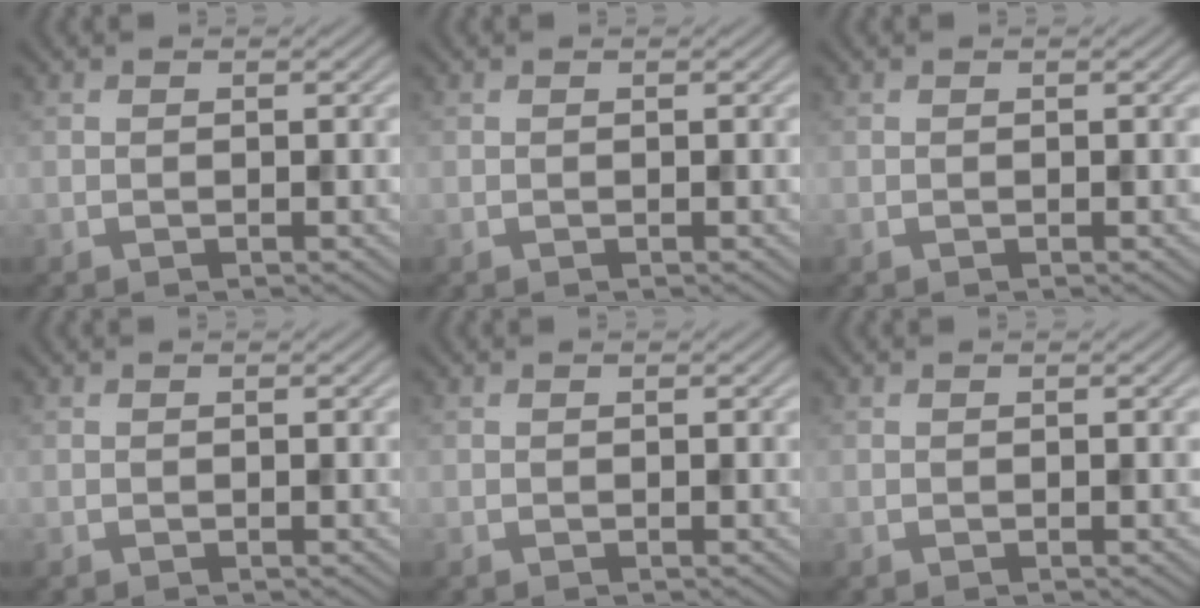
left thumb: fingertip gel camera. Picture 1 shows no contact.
{"total": 0.0}
{"total": 0.0}
{"total": 0.0}
{"total": 0.0}
{"total": 0.0}